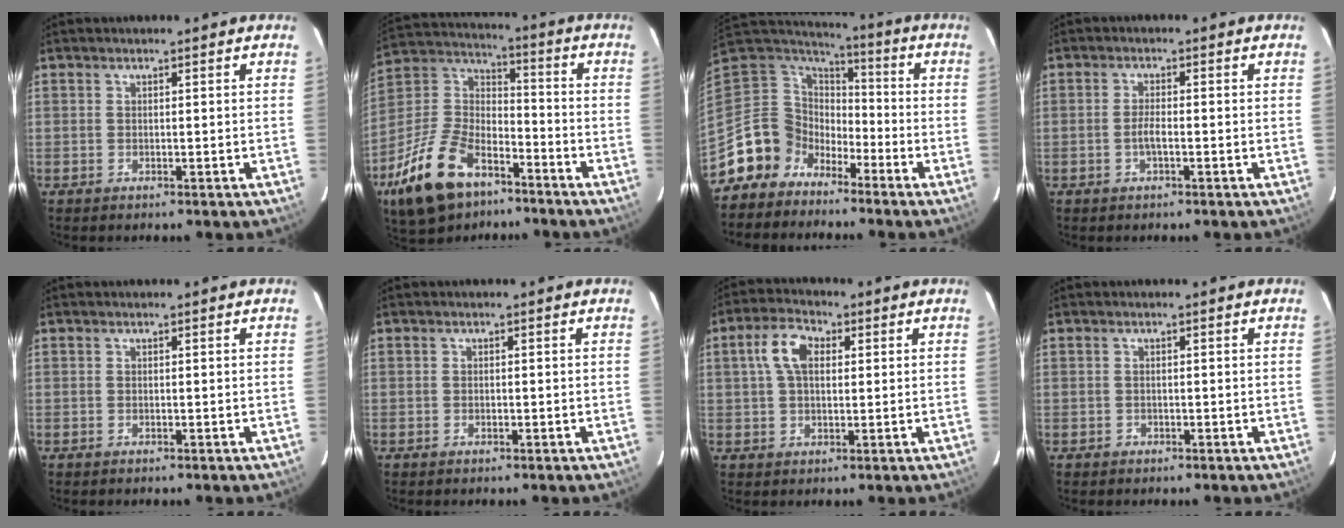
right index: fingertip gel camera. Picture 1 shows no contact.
{"total": 20.4, "force": [-12.1, 11.1, 12.1], "torque": [-0.262, 0.002, -0.214]}
{"total": 11.2, "force": [-7.5, 8.3, 0.4], "torque": [-0.037, 0.035, -0.146]}
{"total": 2.2, "force": [-0.8, 0.5, 2.0], "torque": [-0.041, 0.002, -0.017]}
{"total": 0.0}
{"total": 0.6, "force": [-0.3, 0.4, 0.4], "torque": [-0.006, 0.002, -0.005]}
{"total": 6.8, "force": [1.7, 4.0, 5.2], "torque": [-0.102, 0.022, 0.032]}
{"total": 0.9, "force": [-0.5, 0.7, -0.1], "torque": [0.003, 0.001, -0.006]}